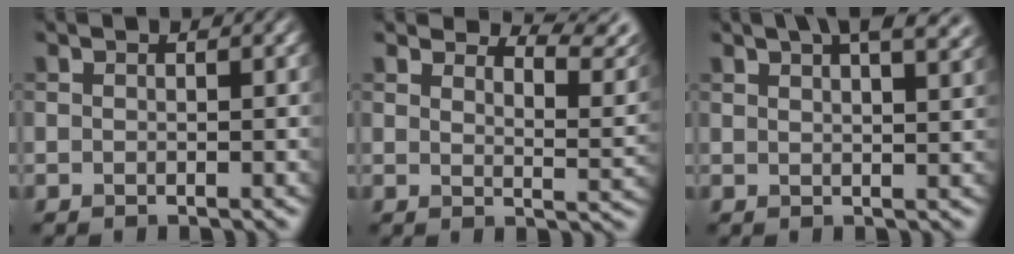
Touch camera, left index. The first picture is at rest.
{"total": 6.0, "force": [5.4, 1.2, 2.1], "torque": [-0.033, 0.001, 0.075]}
{"total": 7.8, "force": [5.0, 3.1, 5.1], "torque": [-0.039, 0.031, 0.045]}